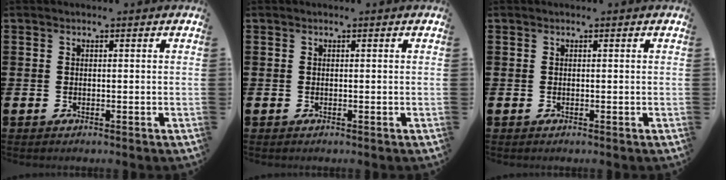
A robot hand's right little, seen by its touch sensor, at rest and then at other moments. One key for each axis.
{"total": 0.0}
{"total": 0.0}